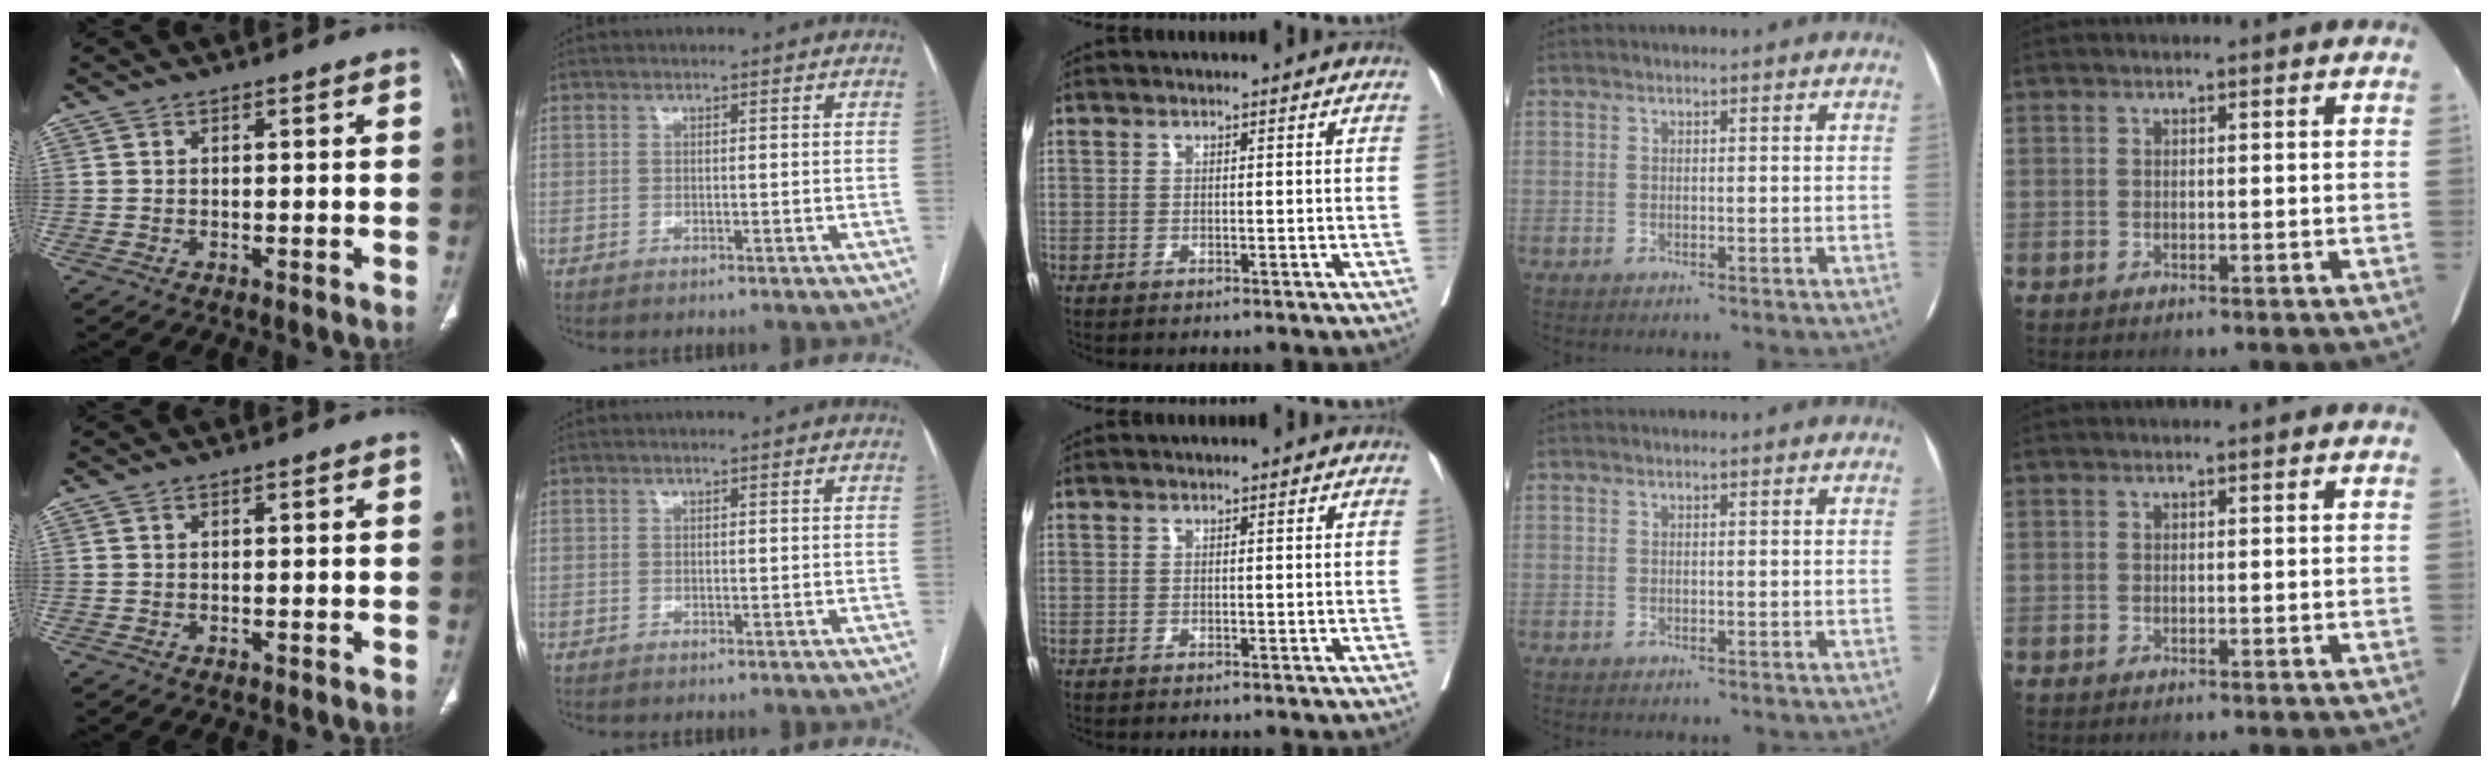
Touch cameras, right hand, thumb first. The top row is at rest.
{}